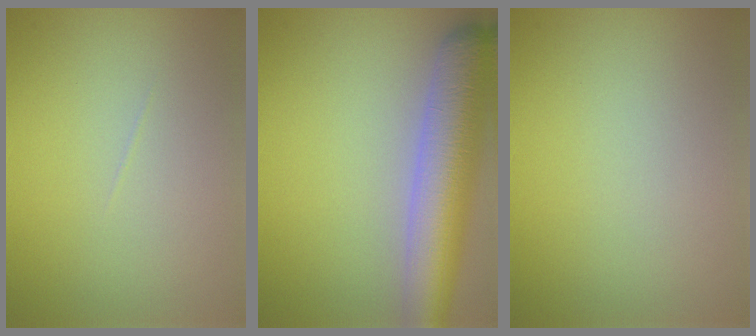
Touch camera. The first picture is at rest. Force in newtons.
{"total": 8.2, "press": 8.2, "slide": 0.3}
{"total": 0.0}